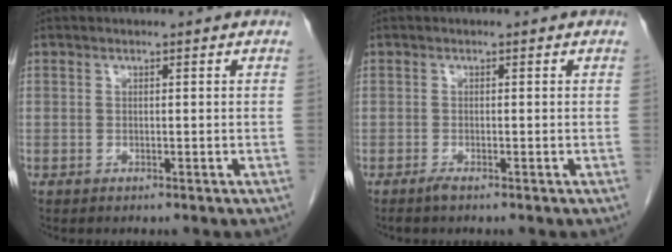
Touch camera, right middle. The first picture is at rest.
{"total": 0.9, "force": [-0.8, -0.1, 0.5], "torque": [-0.014, -0.002, -0.015]}